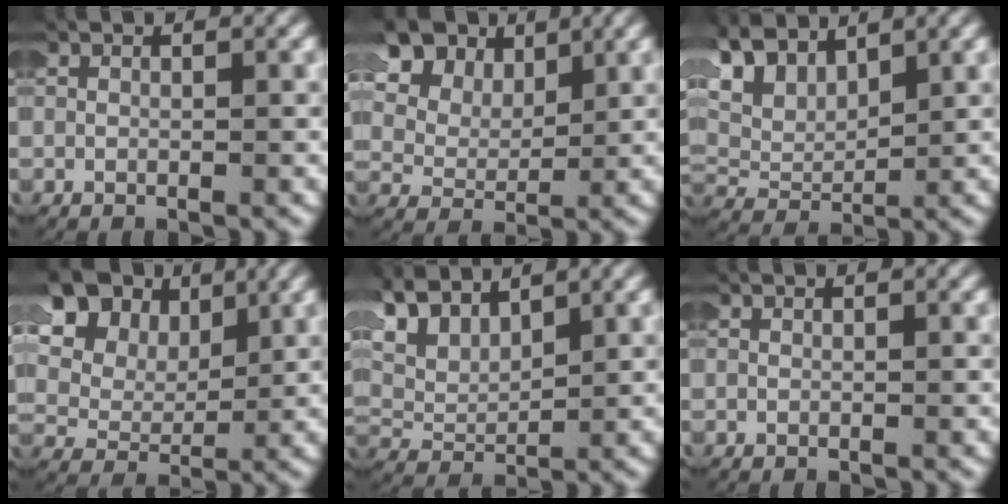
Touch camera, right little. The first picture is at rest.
{"total": 11.6, "force": [6.2, 7.7, 6.1], "torque": [-0.122, 0.033, 0.083]}
{"total": 7.8, "force": [3.1, 5.3, 4.8], "torque": [-0.120, -0.002, 0.054]}
{"total": 14.0, "force": [6.4, 9.9, 7.6], "torque": [-0.154, 0.028, 0.086]}
{"total": 7.0, "force": [3.3, 4.6, 4.2], "torque": [-0.103, 0.001, 0.057]}
{"total": 0.0}